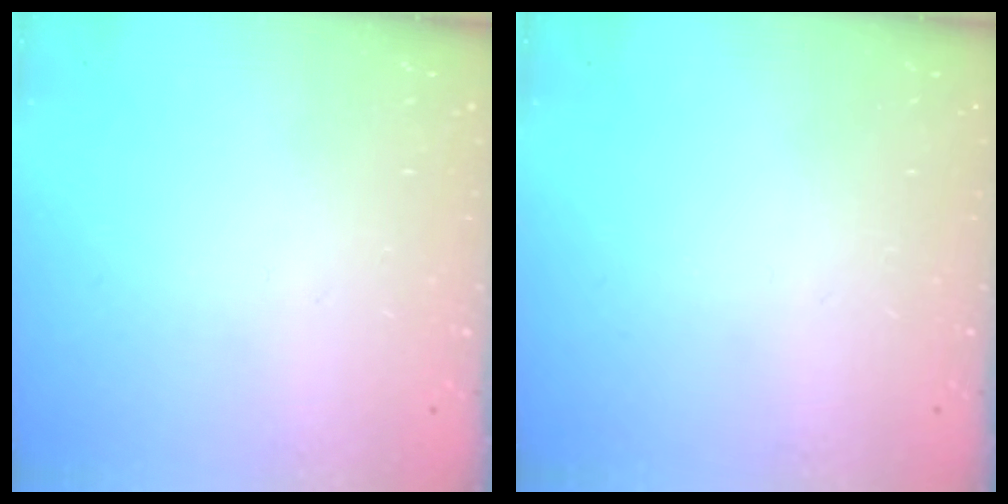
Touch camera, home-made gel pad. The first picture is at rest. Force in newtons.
{"total": 0.0}